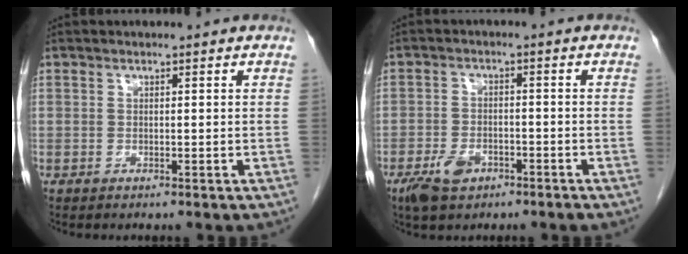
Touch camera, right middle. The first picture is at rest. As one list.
[{"total": 4.9, "force": [-3.0, 2.4, 3.0], "torque": [-0.063, -0.002, -0.048]}]